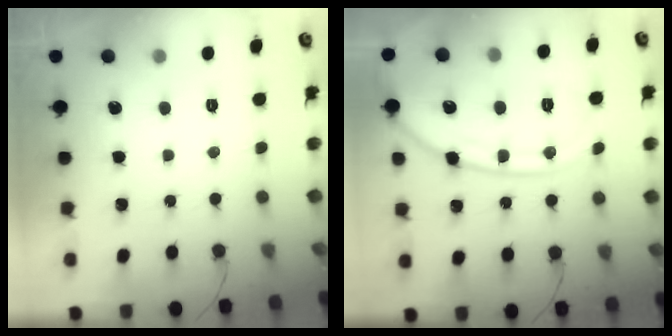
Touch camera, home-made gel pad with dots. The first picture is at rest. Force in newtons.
{"total": 16.1, "press": 16.0, "slide": 1.9}